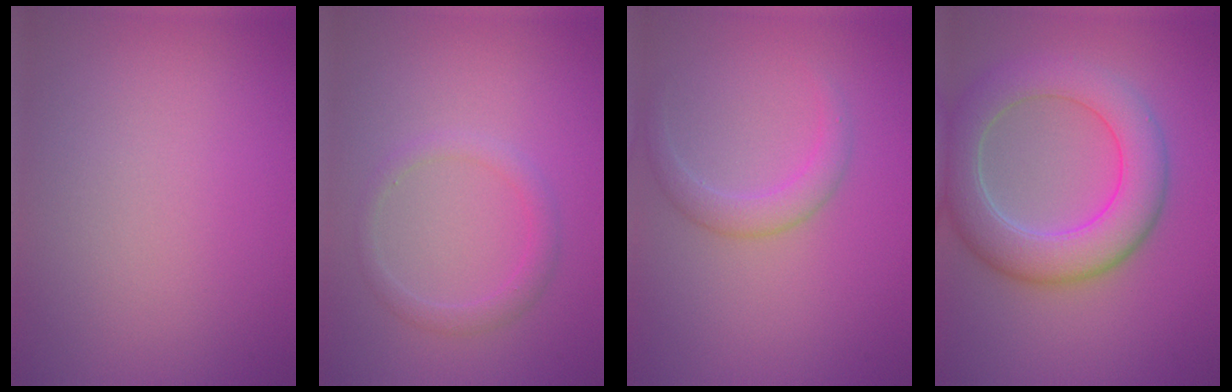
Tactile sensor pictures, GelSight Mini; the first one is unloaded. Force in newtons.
{"total": 1.7, "press": 1.7, "slide": 0.2}
{"total": 2.2, "press": 2.1, "slide": 0.1}
{"total": 7.2, "press": 7.1, "slide": 0.6}